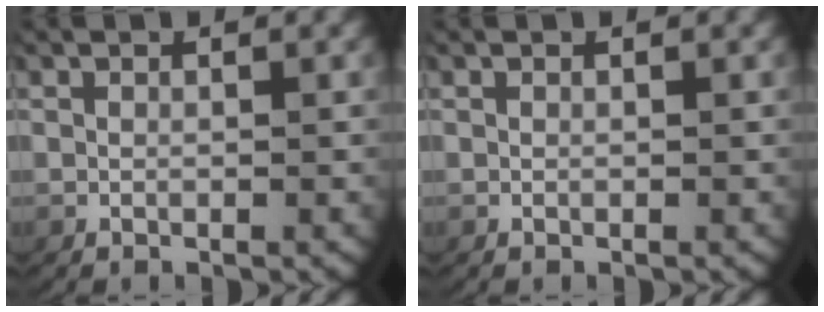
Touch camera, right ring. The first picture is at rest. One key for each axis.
{"total": 0.0}